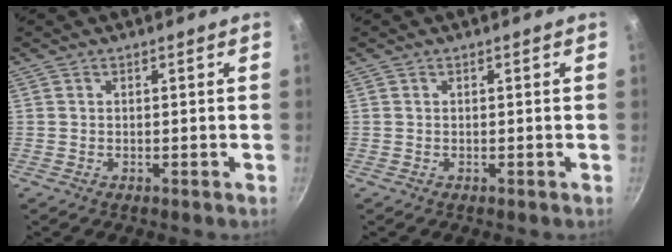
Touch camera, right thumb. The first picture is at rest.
{"total": 0.0}